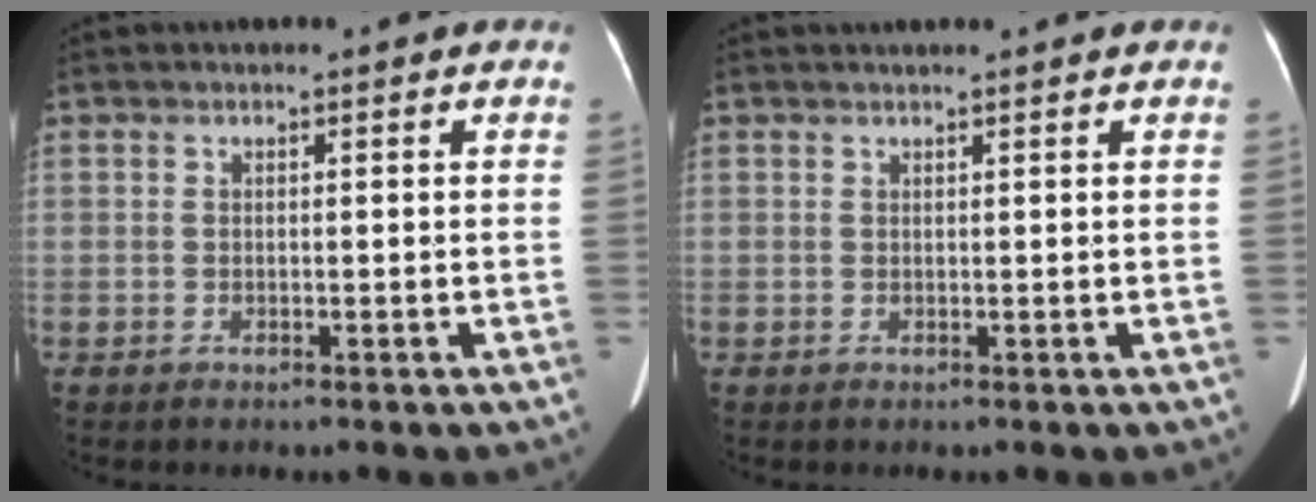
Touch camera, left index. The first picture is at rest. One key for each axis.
{"total": 2.0, "fx": 1.8, "fy": -0.1, "fz": 0.8, "tx": -0.011, "ty": 0.019, "tz": 0.027}